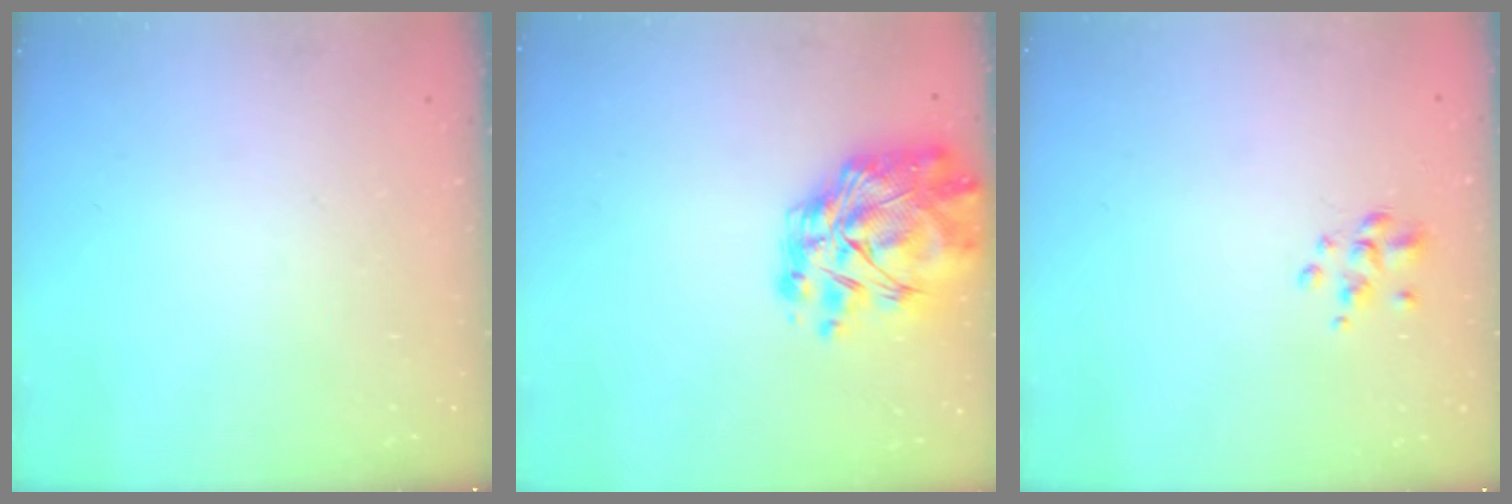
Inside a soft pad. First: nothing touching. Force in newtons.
{"total": 14.7, "press": 13.7, "slide": 5.6}
{"total": 2.7, "press": 2.5, "slide": 0.9}